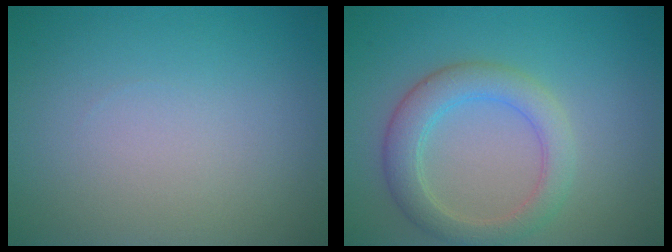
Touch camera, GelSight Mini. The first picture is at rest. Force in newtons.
{"total": 4.0, "press": 4.0, "slide": 0.2}